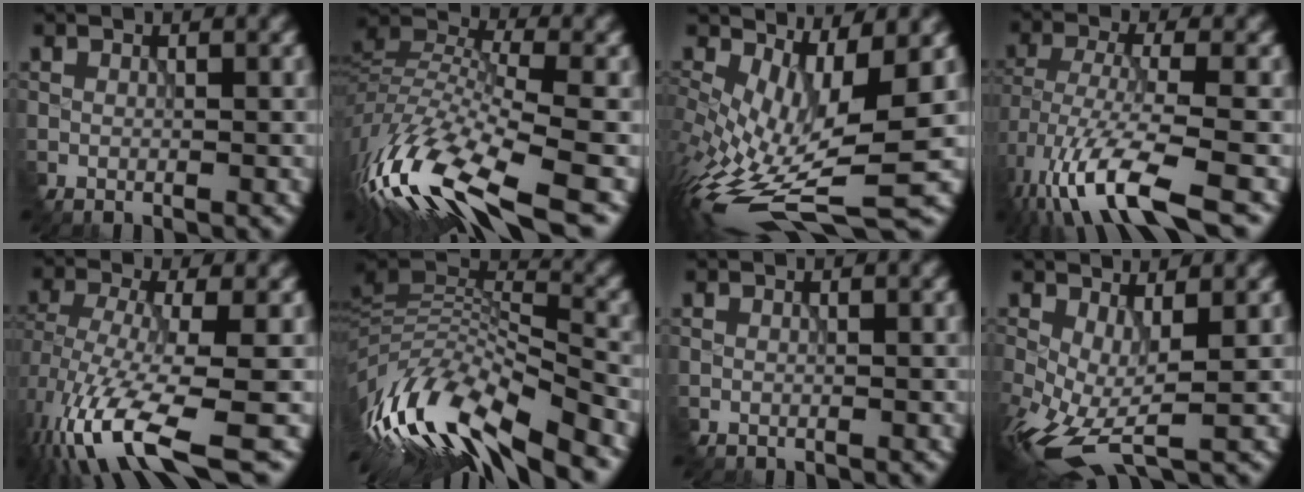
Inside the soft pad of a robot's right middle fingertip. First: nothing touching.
{"total": 13.8, "force": [-7.5, 5.1, 10.4], "torque": [-0.238, 0.006, -0.133]}
{"total": 9.3, "force": [-1.9, 3.2, 8.5], "torque": [-0.186, -0.030, -0.011]}
{"total": 9.0, "force": [-5.2, 2.9, 6.7], "torque": [-0.143, -0.008, -0.094]}
{"total": 9.7, "force": [-4.9, 2.8, 7.9], "torque": [-0.170, -0.007, -0.081]}
{"total": 12.4, "force": [-6.9, 3.9, 9.5], "torque": [-0.196, 0.019, -0.123]}
{"total": 0.0}
{"total": 6.1, "force": [-2.0, 2.6, 5.2], "torque": [-0.135, -0.019, -0.029]}